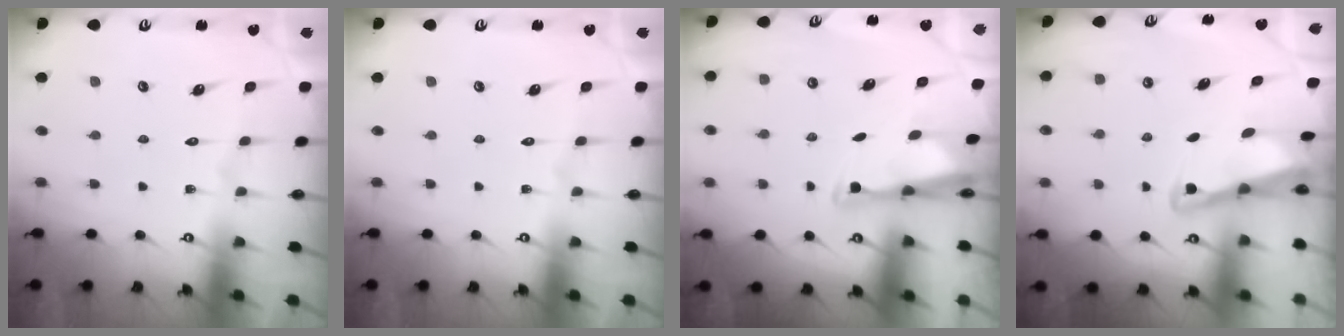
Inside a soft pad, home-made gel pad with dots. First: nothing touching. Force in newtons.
{"total": 0.0}
{"total": 2.9, "press": 2.8, "slide": 0.8}
{"total": 3.0, "press": 3.0, "slide": 0.3}